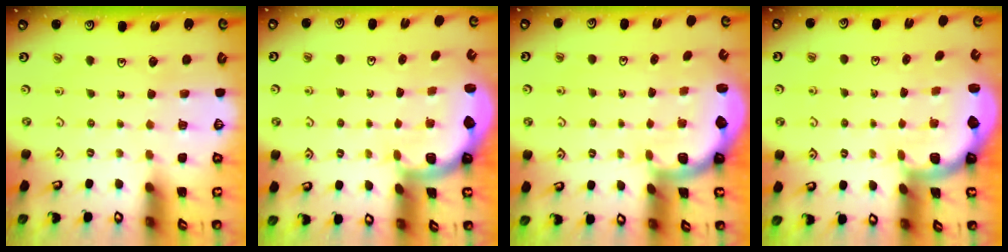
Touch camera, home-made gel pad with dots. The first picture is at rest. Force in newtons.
{"total": 2.0, "press": 2.0, "slide": 0.5}
{"total": 2.0, "press": 2.0, "slide": 0.5}
{"total": 1.9, "press": 1.8, "slide": 0.5}